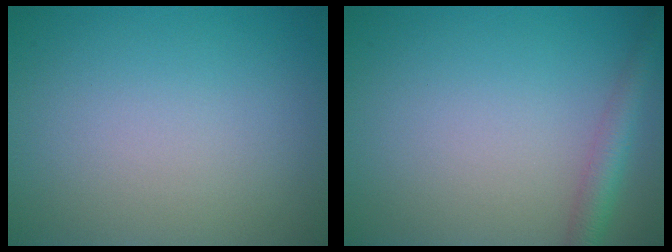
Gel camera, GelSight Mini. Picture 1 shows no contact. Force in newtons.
{"total": 2.7, "press": 2.7, "slide": 0.1}